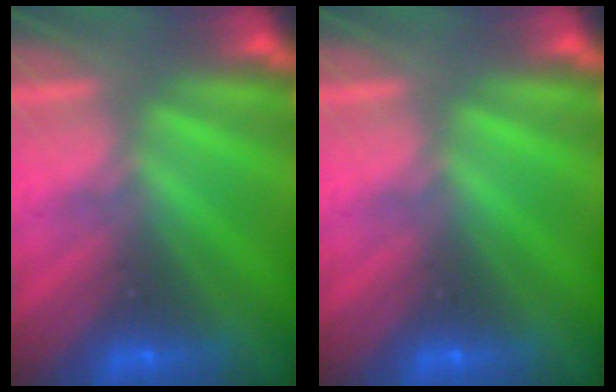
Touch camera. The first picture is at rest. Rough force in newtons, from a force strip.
{"total": 0.0}